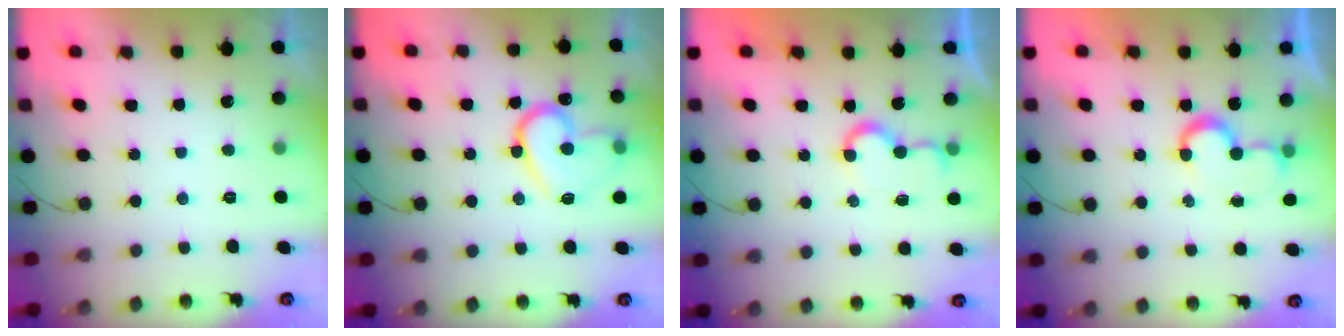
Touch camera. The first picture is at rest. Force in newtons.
{"total": 15.0, "press": 14.9, "slide": 1.4}
{"total": 5.6, "press": 5.6, "slide": 0.5}
{"total": 6.2, "press": 5.7, "slide": 2.4}